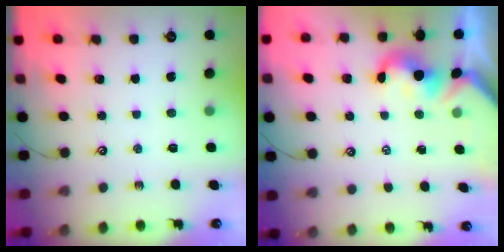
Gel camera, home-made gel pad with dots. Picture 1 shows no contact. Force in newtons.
{"total": 0.0}